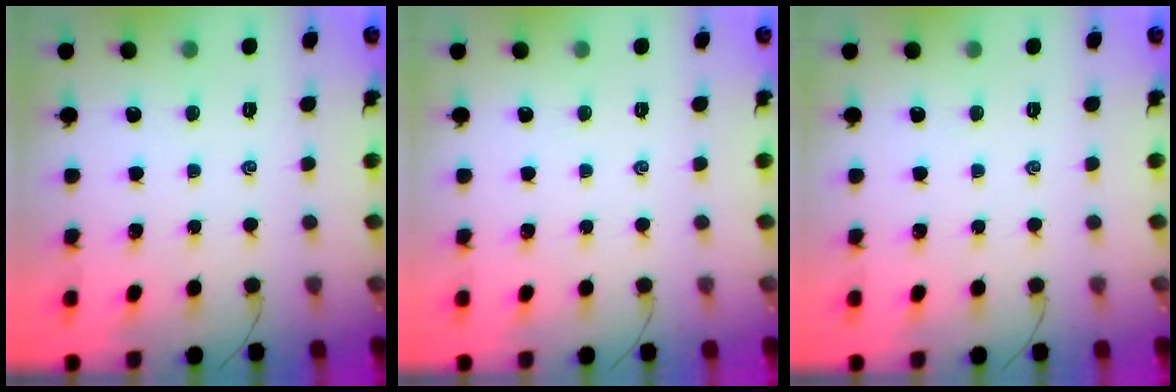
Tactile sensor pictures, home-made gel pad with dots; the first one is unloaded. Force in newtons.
{"total": 0.0}
{"total": 0.0}